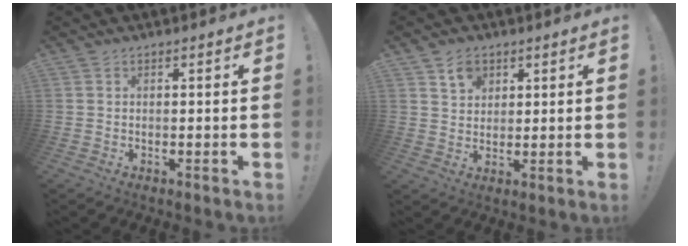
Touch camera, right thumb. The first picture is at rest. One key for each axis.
{"total": 5.4, "fx": 3.3, "fy": 3.9, "fz": 1.7, "tx": -0.013, "ty": -0.015, "tz": 0.057}